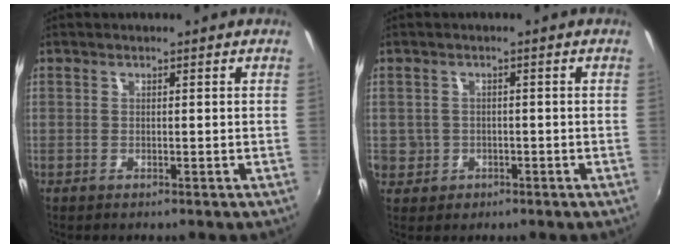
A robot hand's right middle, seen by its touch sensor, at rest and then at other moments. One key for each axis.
{"total": 5.3, "fx": -1.0, "fy": 5.0, "fz": 1.4, "tx": -0.052, "ty": 0.005, "tz": -0.007}